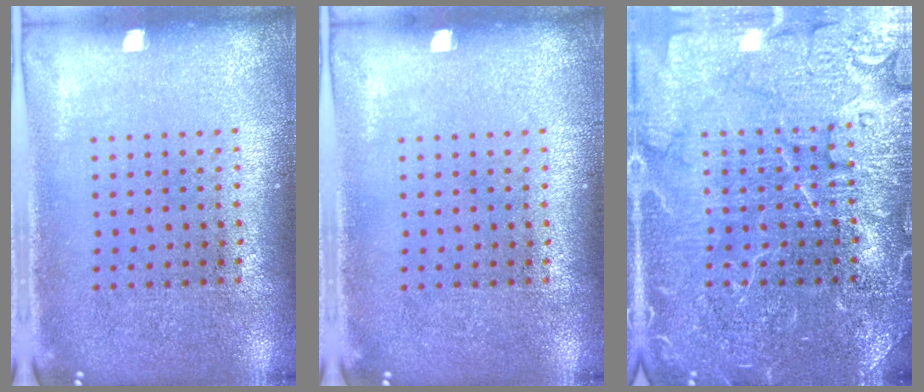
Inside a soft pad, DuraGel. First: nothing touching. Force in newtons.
{"total": 0.0}
{"total": 7.1, "press": 7.1, "slide": 1.0}